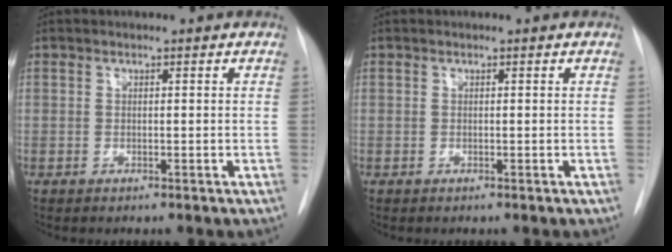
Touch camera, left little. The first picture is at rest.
{"total": 0.0}